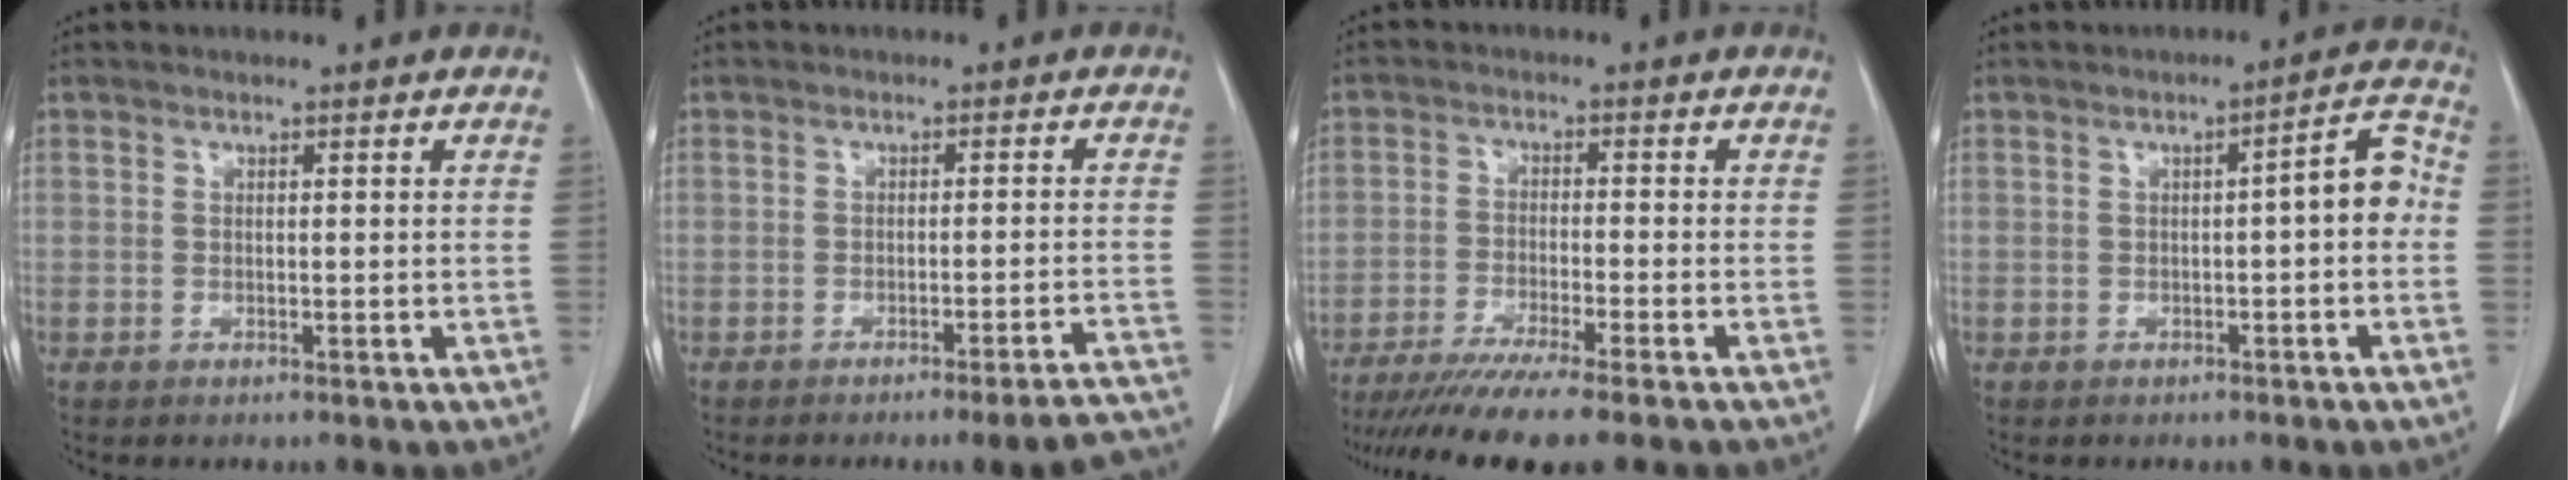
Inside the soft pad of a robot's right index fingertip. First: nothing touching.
{"total": 9.7, "force": [-9.0, 0.0, 3.6], "torque": [-0.015, 0.006, -0.108]}
{"total": 11.7, "force": [-9.7, -0.7, 6.5], "torque": [-0.084, -0.031, -0.152]}
{"total": 5.0, "force": [-0.4, 1.0, 4.9], "torque": [-0.058, 0.021, -0.009]}